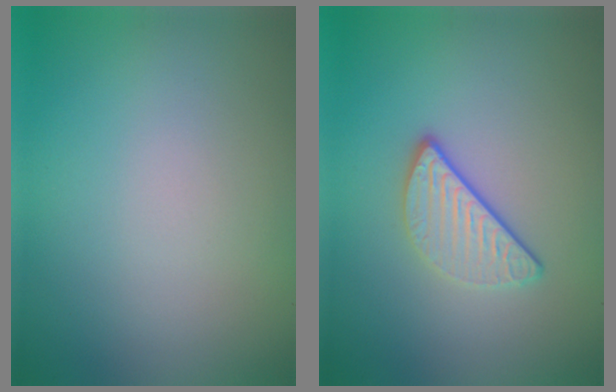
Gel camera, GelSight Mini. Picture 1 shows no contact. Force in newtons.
{"total": 2.9, "press": 2.4, "slide": 1.7}